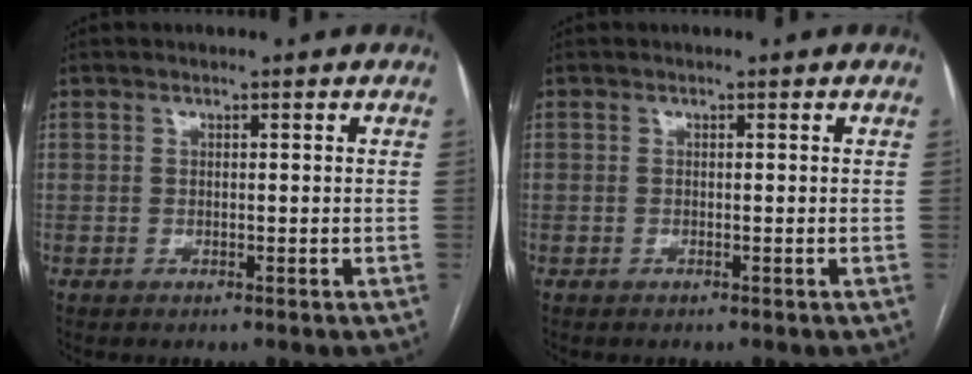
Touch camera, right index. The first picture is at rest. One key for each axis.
{"total": 0.0}